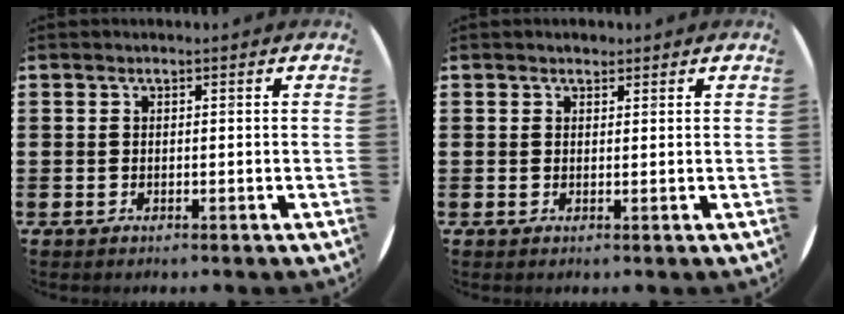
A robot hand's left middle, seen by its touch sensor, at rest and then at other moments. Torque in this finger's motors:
{"motor_torque": [0.03, -0.03, 0.01, 0.02]}